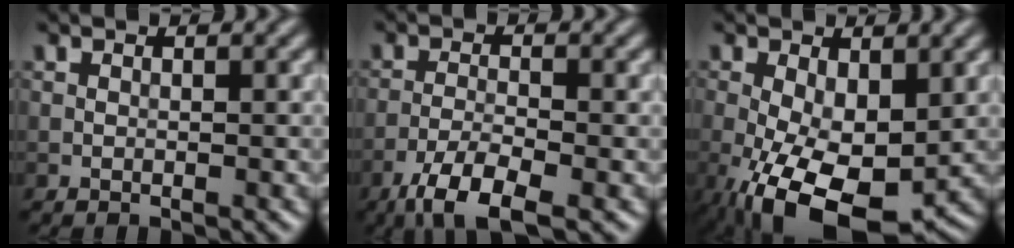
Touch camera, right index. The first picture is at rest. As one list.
[{"total": 5.1, "force": [-3.3, 1.3, 3.7], "torque": [-0.073, -0.006, -0.066]}, {"total": 9.7, "force": [-3.3, 4.6, 7.8], "torque": [-0.157, -0.027, -0.046]}]